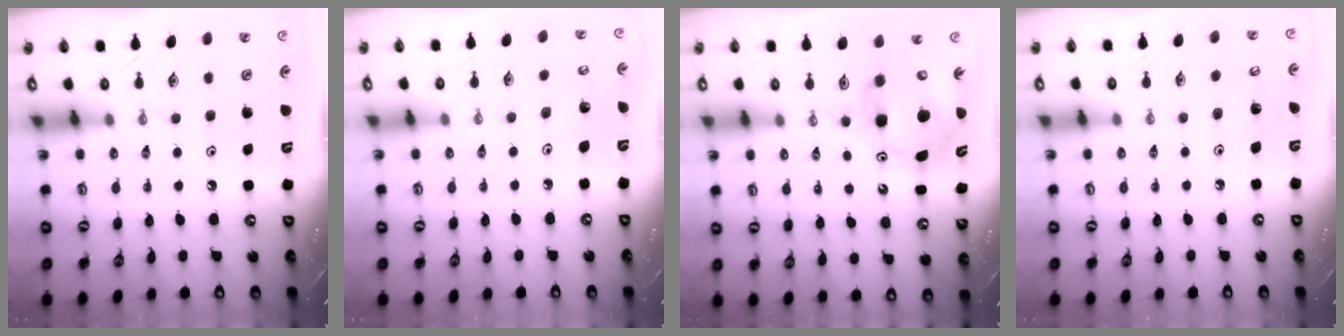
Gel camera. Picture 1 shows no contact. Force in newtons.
{"total": 5.3, "press": 5.1, "slide": 1.3}
{"total": 12.6, "press": 12.5, "slide": 1.7}
{"total": 3.8, "press": 3.8, "slide": 0.3}